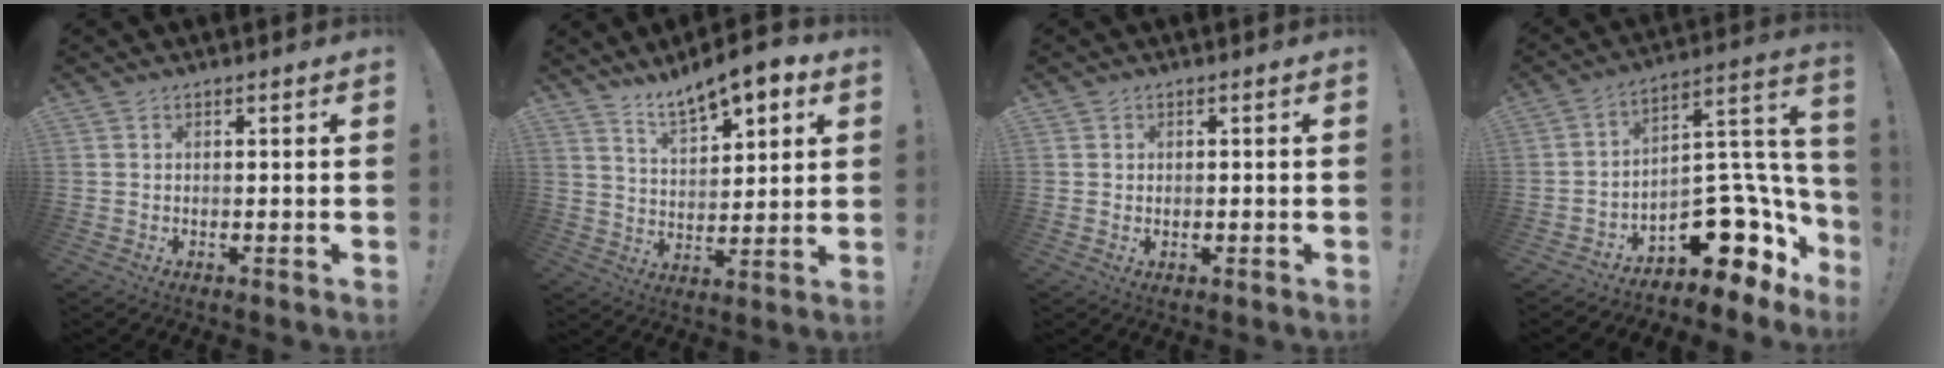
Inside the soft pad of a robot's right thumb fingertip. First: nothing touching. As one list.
[{"total": 10.4, "force": [8.3, 3.7, 5.2], "torque": [-0.080, -0.058, 0.149]}, {"total": 1.0, "force": [0.4, 0.9, 0.1], "torque": [0.007, 0.000, 0.006]}, {"total": 15.7, "force": [-6.9, 9.1, 10.7], "torque": [-0.113, 0.024, -0.103]}]